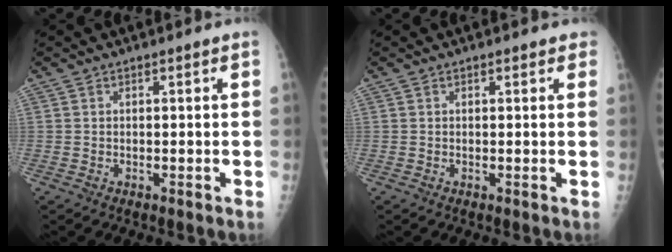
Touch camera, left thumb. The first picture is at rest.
{"total": 1.4, "force": [1.0, 0.8, 0.7], "torque": [0.007, -0.002, 0.005]}